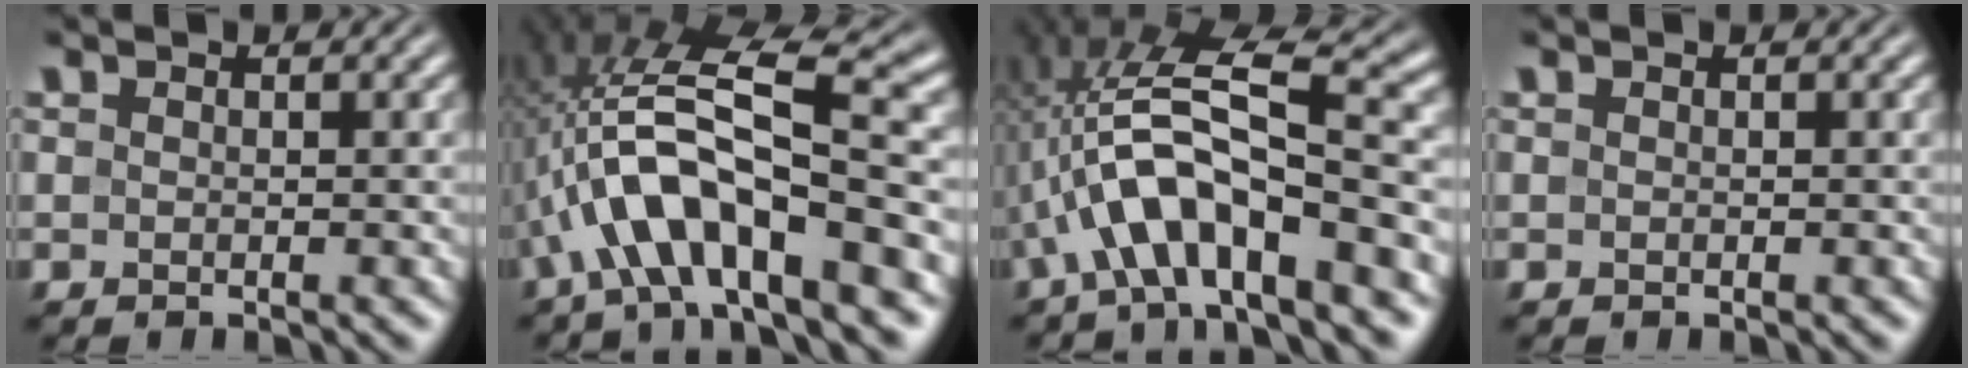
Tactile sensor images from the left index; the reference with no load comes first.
{"total": 10.1, "force": [-2.6, 2.9, 9.3], "torque": [-0.163, 0.024, -0.049]}
{"total": 9.3, "force": [-1.9, 2.8, 8.6], "torque": [-0.151, 0.020, -0.036]}
{"total": 0.0}